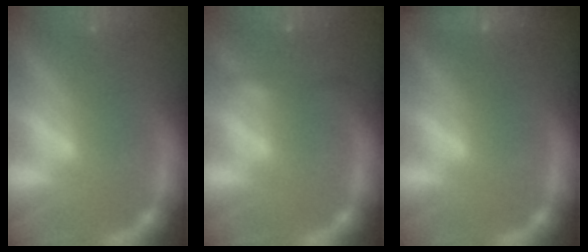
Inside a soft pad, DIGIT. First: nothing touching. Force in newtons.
{"total": 1.4}
{"total": 4.5}